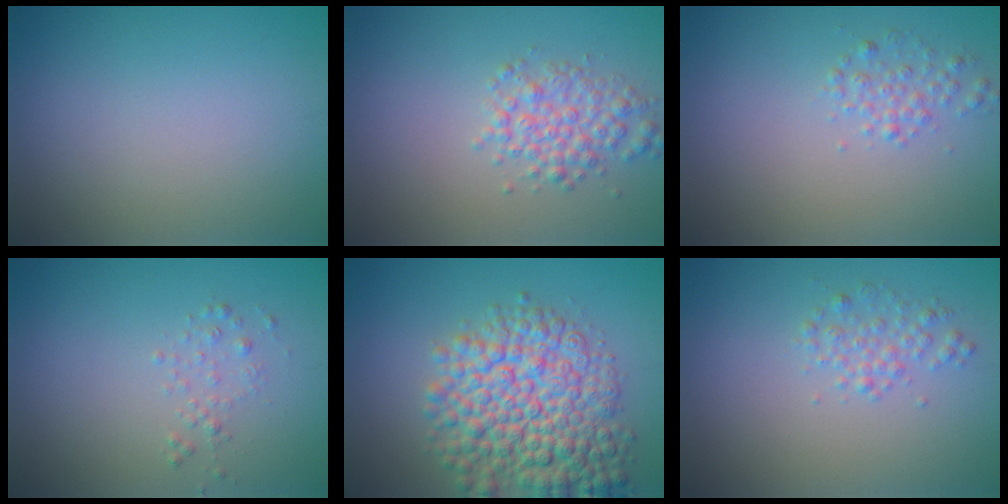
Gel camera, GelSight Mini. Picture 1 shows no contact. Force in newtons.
{"total": 3.0, "press": 3.0, "slide": 0.1}
{"total": 1.5, "press": 1.5, "slide": 0.0}
{"total": 1.1, "press": 1.1, "slide": 0.1}
{"total": 9.2, "press": 9.2, "slide": 0.3}
{"total": 1.7, "press": 1.7, "slide": 0.0}